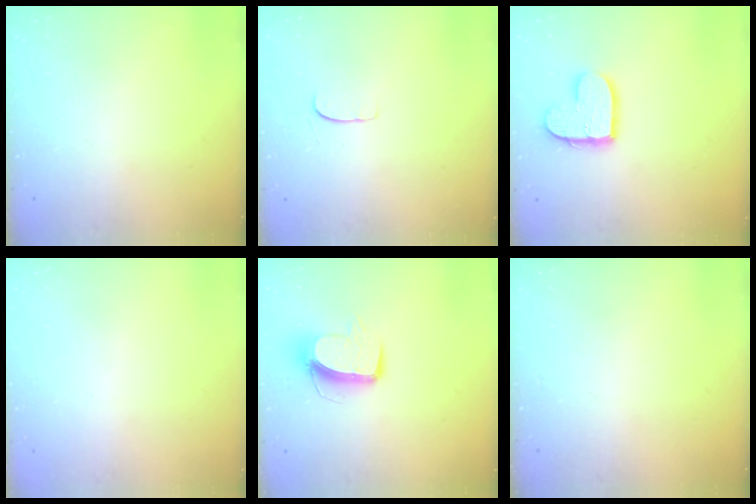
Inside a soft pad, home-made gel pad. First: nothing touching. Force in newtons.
{"total": 5.1, "press": 5.1, "slide": 0.4}
{"total": 10.8, "press": 10.7, "slide": 0.9}
{"total": 0.7, "press": 0.6, "slide": 0.3}
{"total": 10.0, "press": 10.0, "slide": 0.3}
{"total": 0.0}